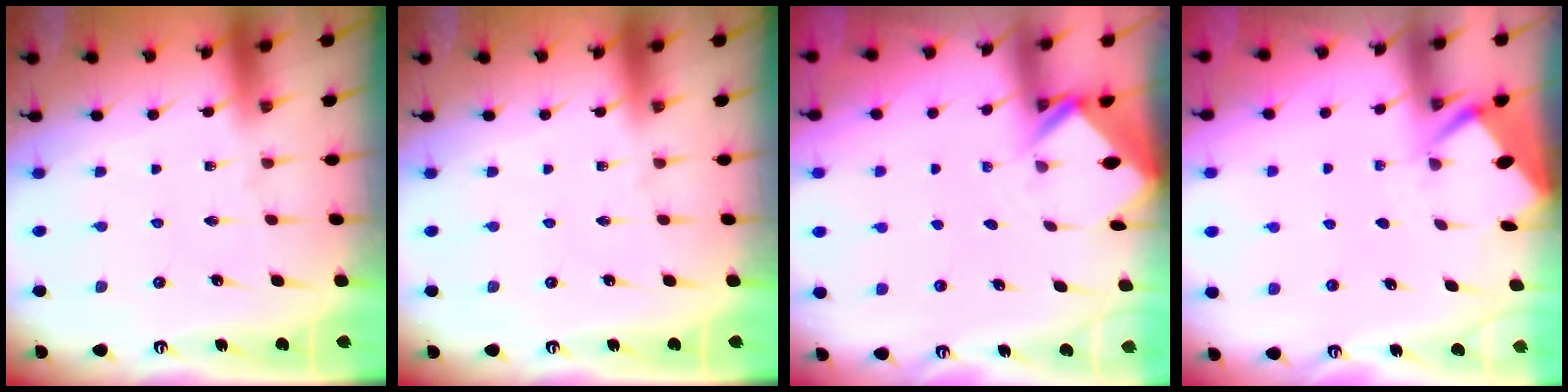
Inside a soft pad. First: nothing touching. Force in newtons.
{"total": 0.0}
{"total": 2.6, "press": 2.6, "slide": 0.2}
{"total": 2.9, "press": 2.8, "slide": 0.4}